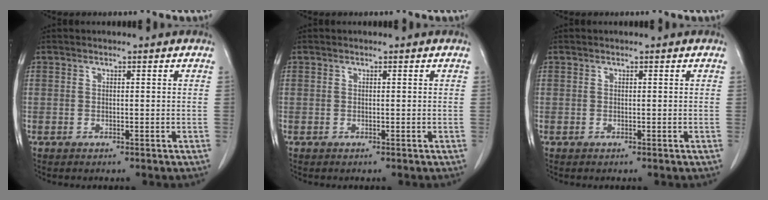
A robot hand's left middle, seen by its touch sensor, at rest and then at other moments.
{"total": 0.0}
{"total": 0.0}